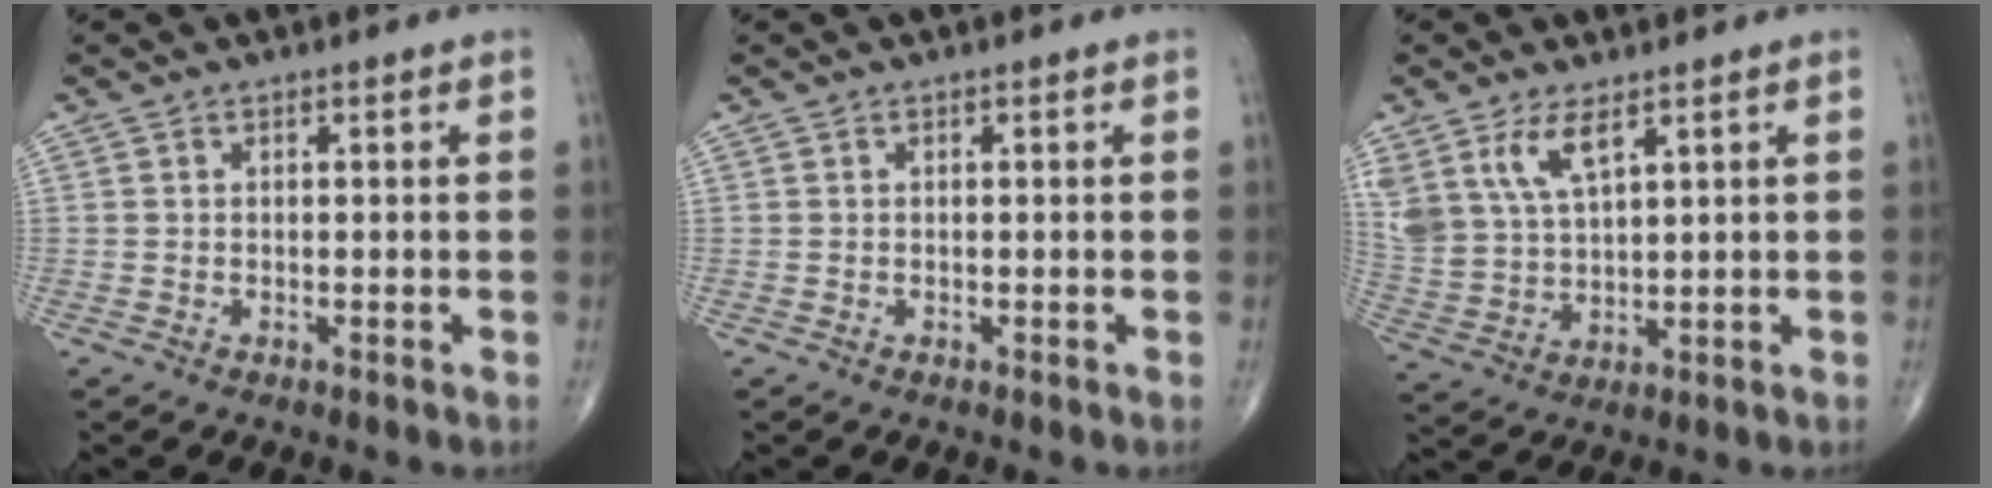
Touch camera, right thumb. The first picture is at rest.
{"total": 0.0}
{"total": 9.9, "force": [5.7, 4.5, 6.8], "torque": [-0.139, -0.018, 0.125]}